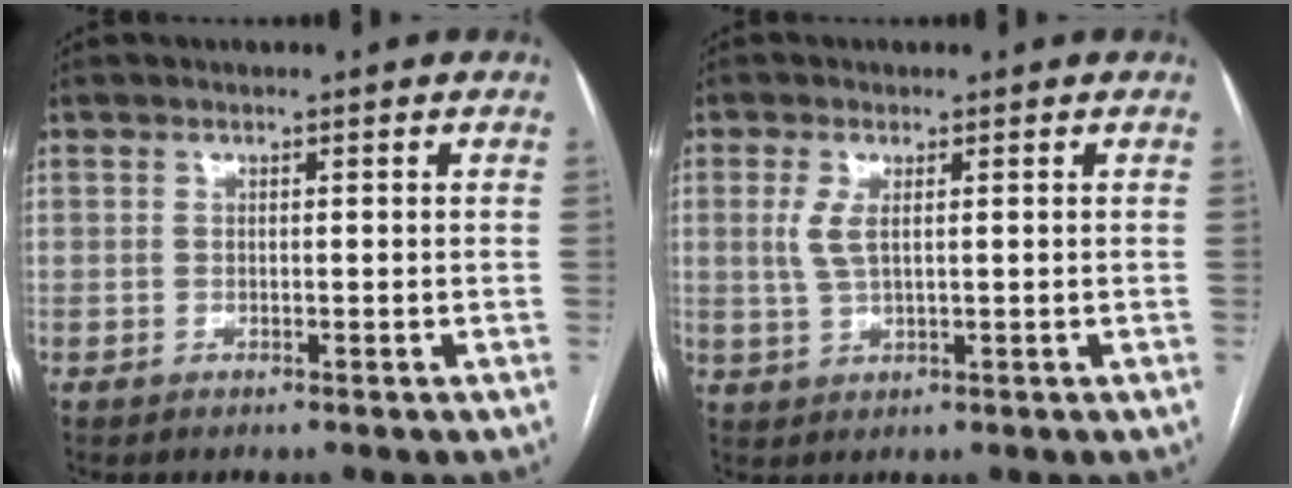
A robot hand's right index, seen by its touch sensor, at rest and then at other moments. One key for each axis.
{"total": 3.3, "fx": 0.8, "fy": 1.1, "fz": 3.1, "tx": -0.074, "ty": 0.000, "tz": 0.021}